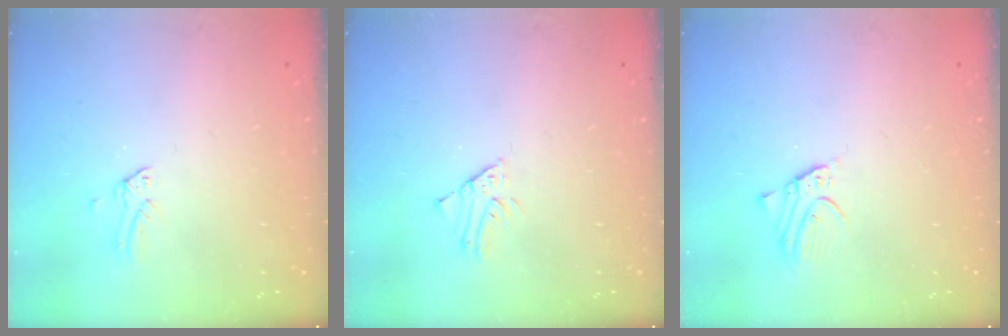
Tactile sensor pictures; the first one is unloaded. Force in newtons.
{"total": 1.6, "press": 1.6, "slide": 0.1}
{"total": 2.7, "press": 2.7, "slide": 0.2}